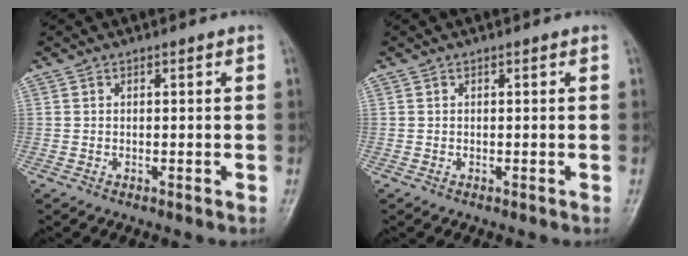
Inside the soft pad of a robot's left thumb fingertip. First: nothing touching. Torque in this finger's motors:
{"motor_torque": [0.00, 0.00, 0.00, 0.00, 0.00]}